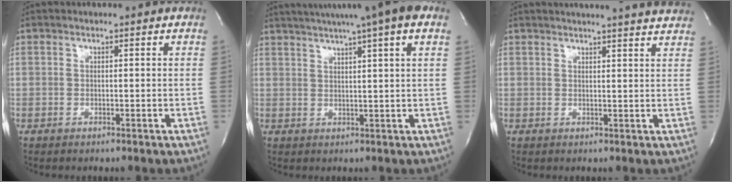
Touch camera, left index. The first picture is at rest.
{"total": 13.9, "force": [10.0, -0.1, 9.6], "torque": [-0.161, 0.035, 0.127]}
{"total": 13.9, "force": [13.0, -0.1, 4.8], "torque": [-0.072, -0.014, 0.148]}